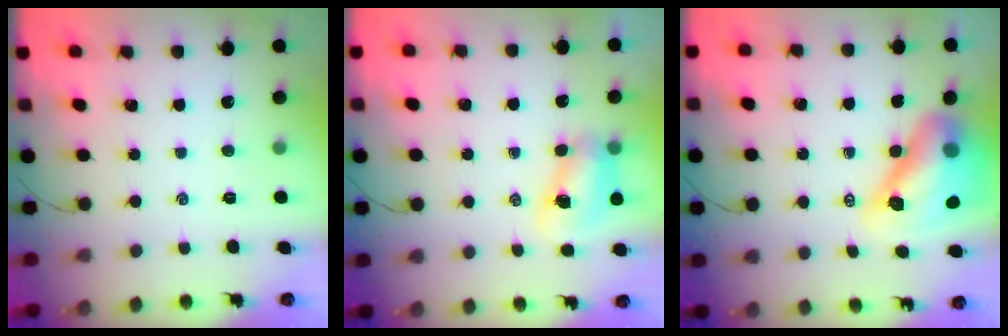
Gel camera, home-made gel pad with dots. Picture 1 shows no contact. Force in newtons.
{"total": 8.4, "press": 8.3, "slide": 1.2}
{"total": 16.0, "press": 15.4, "slide": 4.4}